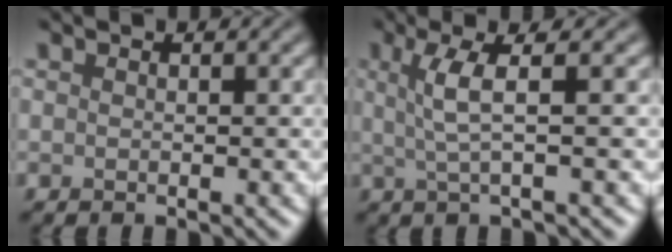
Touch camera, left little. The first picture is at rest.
{"total": 3.6, "force": [0.8, 0.6, 3.4], "torque": [-0.065, 0.002, 0.018]}